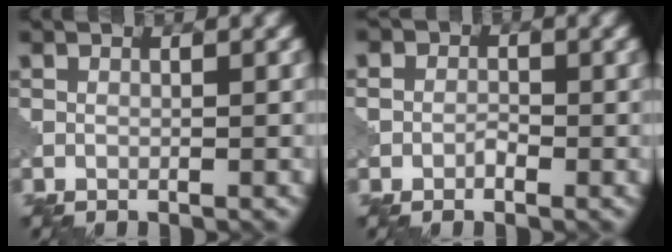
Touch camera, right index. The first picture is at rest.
{"total": 1.4, "force": [-0.4, 1.3, 0.5], "torque": [-0.003, -0.002, -0.012]}